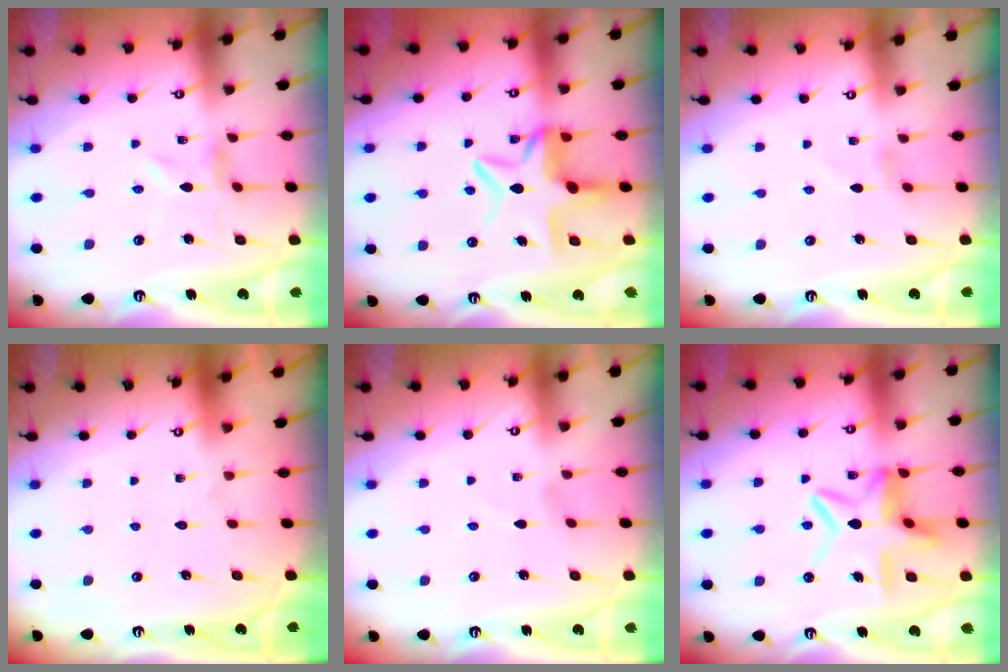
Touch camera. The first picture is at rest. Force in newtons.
{"total": 10.1, "press": 10.0, "slide": 1.7}
{"total": 0.0}
{"total": 1.6, "press": 1.6, "slide": 0.1}
{"total": 1.1, "press": 1.1, "slide": 0.1}
{"total": 10.7, "press": 10.6, "slide": 1.1}